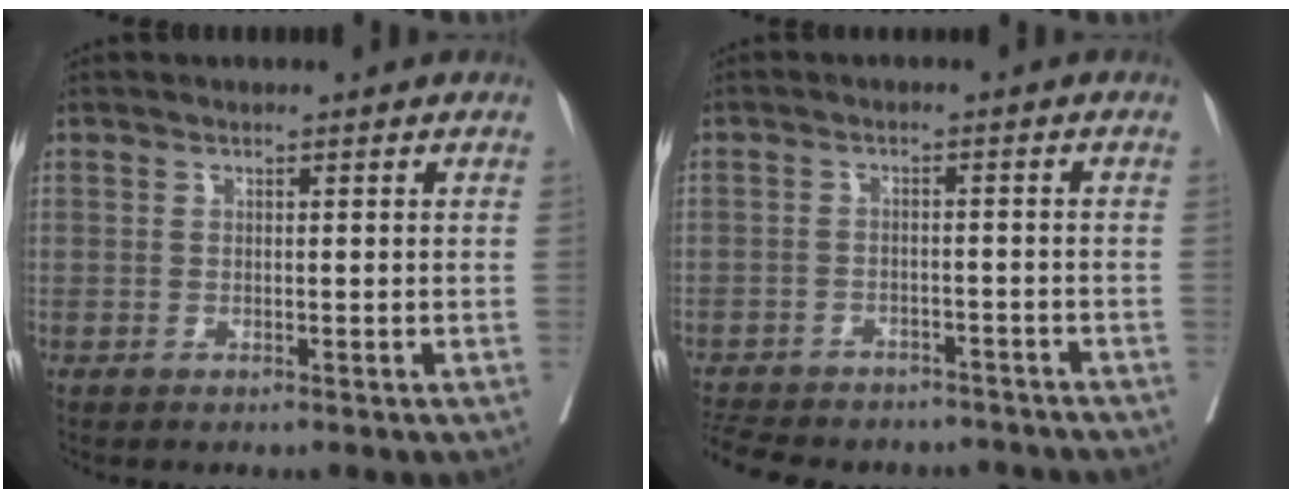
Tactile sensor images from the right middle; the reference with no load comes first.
{"total": 16.0, "force": [-13.8, 6.1, 5.2], "torque": [-0.139, -0.004, -0.178]}